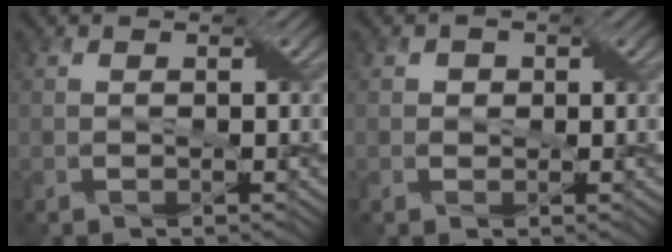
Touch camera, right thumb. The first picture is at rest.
{"total": 1.1, "force": [0.2, 1.1, 0.1], "torque": [0.005, 0.009, -0.010]}